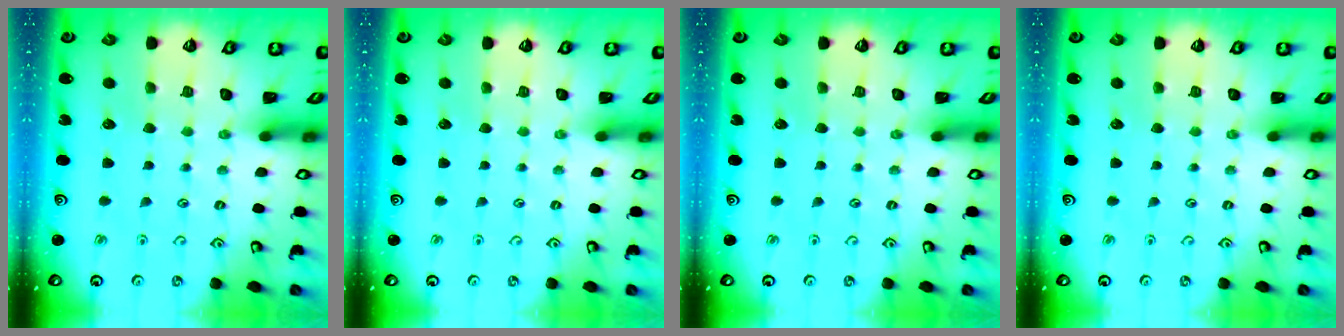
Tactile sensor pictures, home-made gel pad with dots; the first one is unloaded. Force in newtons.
{"total": 0.0}
{"total": 0.0}
{"total": 0.0}